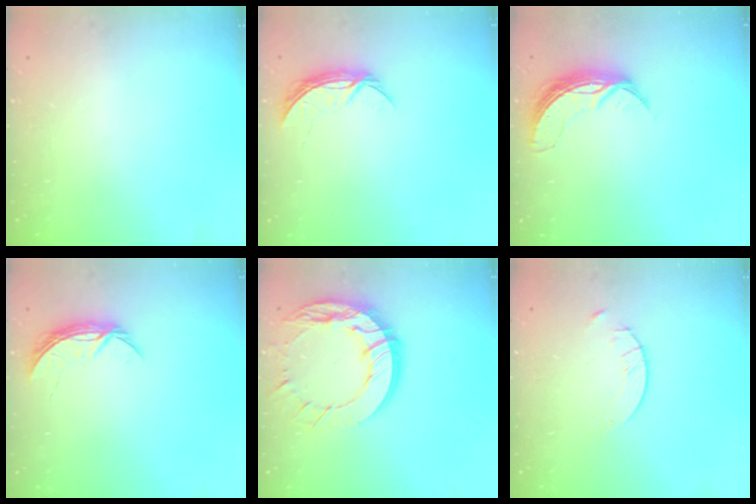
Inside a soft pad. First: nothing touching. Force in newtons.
{"total": 5.4, "press": 5.4, "slide": 0.5}
{"total": 7.2, "press": 7.2, "slide": 0.5}
{"total": 5.4, "press": 5.4, "slide": 0.5}
{"total": 16.7, "press": 16.6, "slide": 1.6}
{"total": 1.6, "press": 1.6, "slide": 0.2}